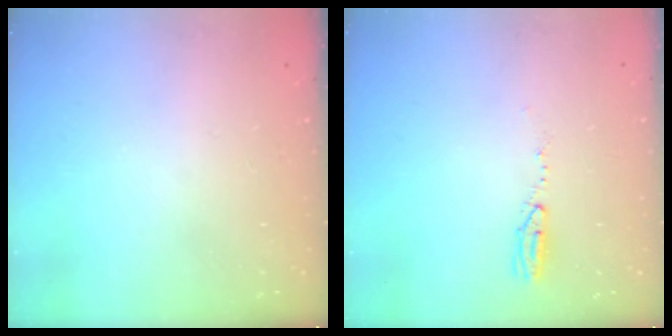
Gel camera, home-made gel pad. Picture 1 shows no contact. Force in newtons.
{"total": 3.9, "press": 3.2, "slide": 2.2}